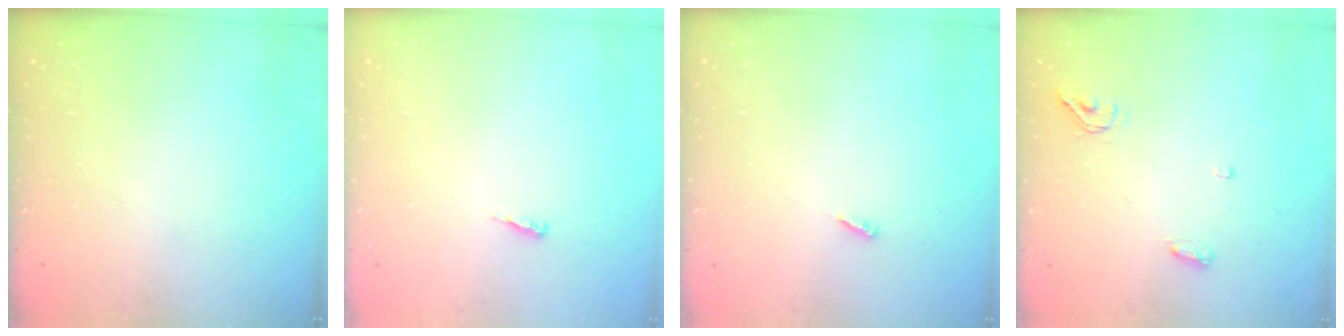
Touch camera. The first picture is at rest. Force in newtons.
{"total": 3.1, "press": 3.1, "slide": 0.3}
{"total": 2.5, "press": 2.5, "slide": 0.1}
{"total": 5.6, "press": 5.5, "slide": 1.0}